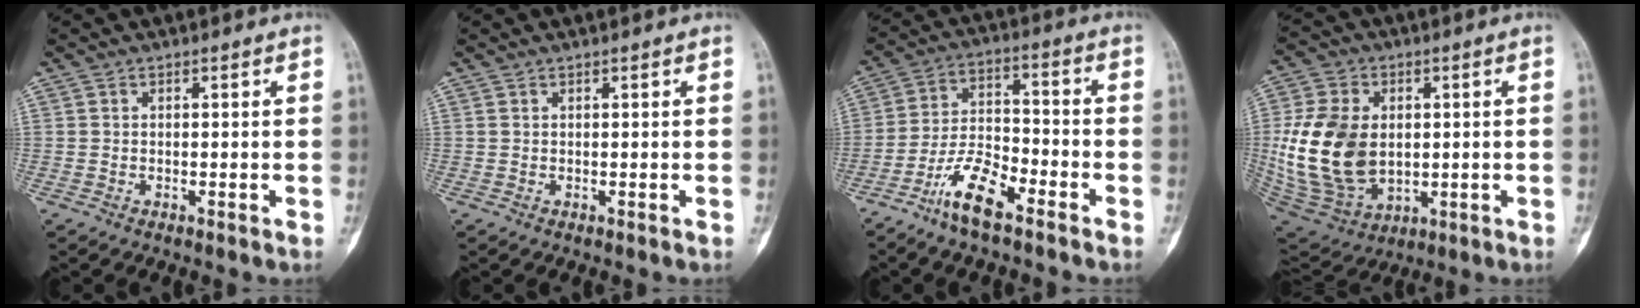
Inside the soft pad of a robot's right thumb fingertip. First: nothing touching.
{"total": 0.0}
{"total": 10.0, "force": [-6.6, 3.1, 6.8], "torque": [-0.135, 0.041, -0.131]}
{"total": 19.2, "force": [0.7, 13.4, 13.7], "torque": [-0.260, -0.012, 0.033]}